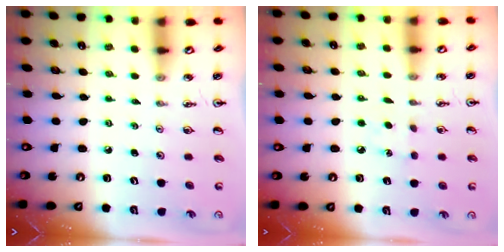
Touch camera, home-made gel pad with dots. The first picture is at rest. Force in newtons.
{"total": 4.8, "press": 4.7, "slide": 0.5}